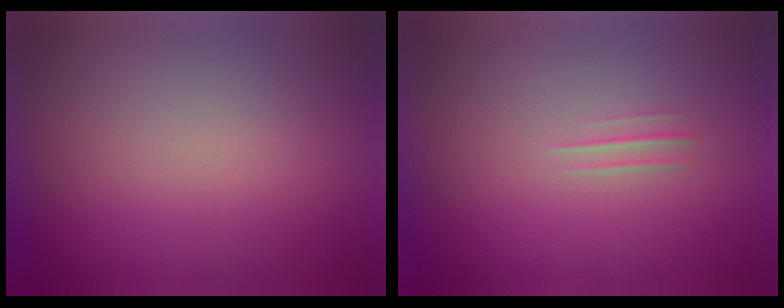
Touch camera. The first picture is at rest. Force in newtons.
{"total": 1.4}